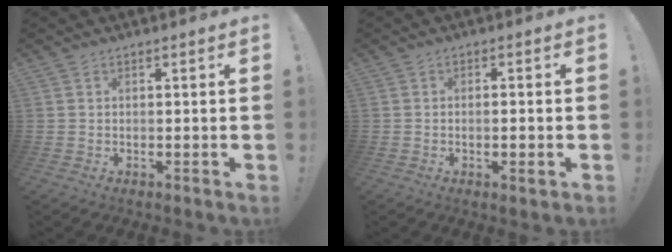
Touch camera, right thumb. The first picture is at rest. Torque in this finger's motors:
{"motor_torque": [-0.26, -0.12, 0.01, -0.13, -0.01]}